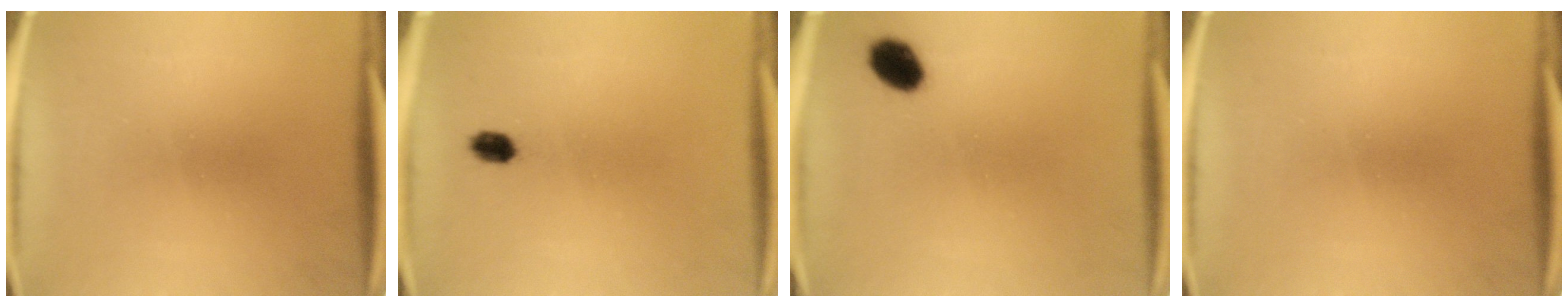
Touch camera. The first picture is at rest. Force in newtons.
{"total": 2.4}
{"total": 5.5}
{"total": 0.0}